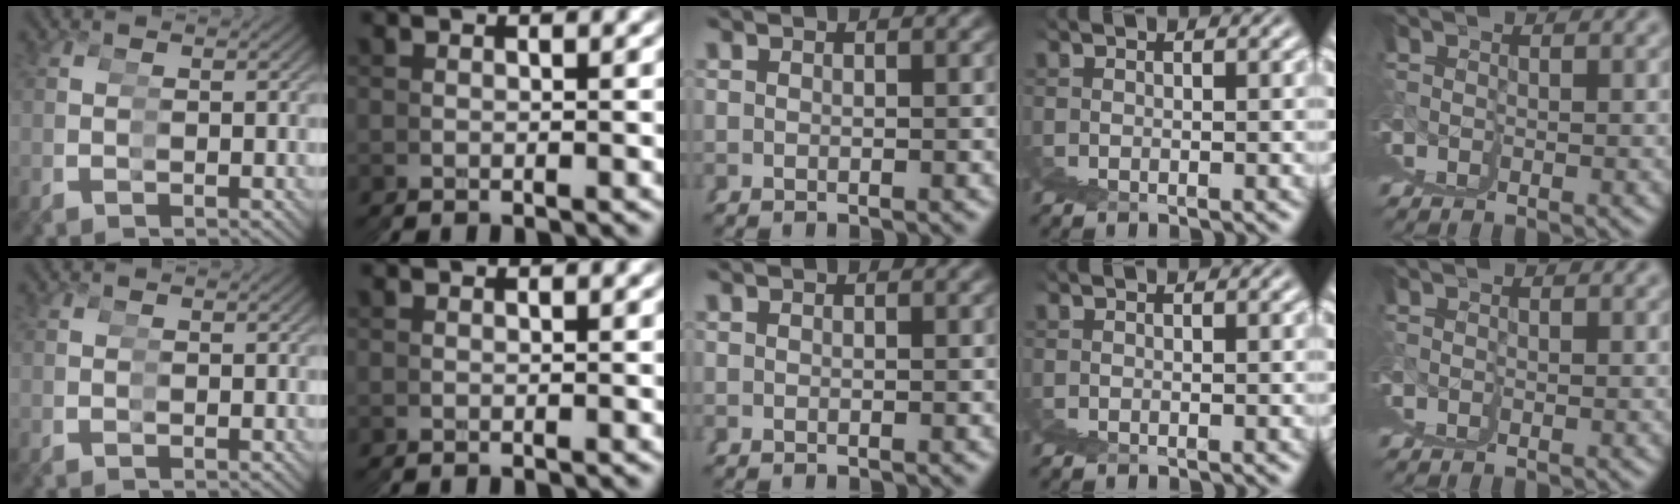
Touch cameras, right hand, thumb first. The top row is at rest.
{}